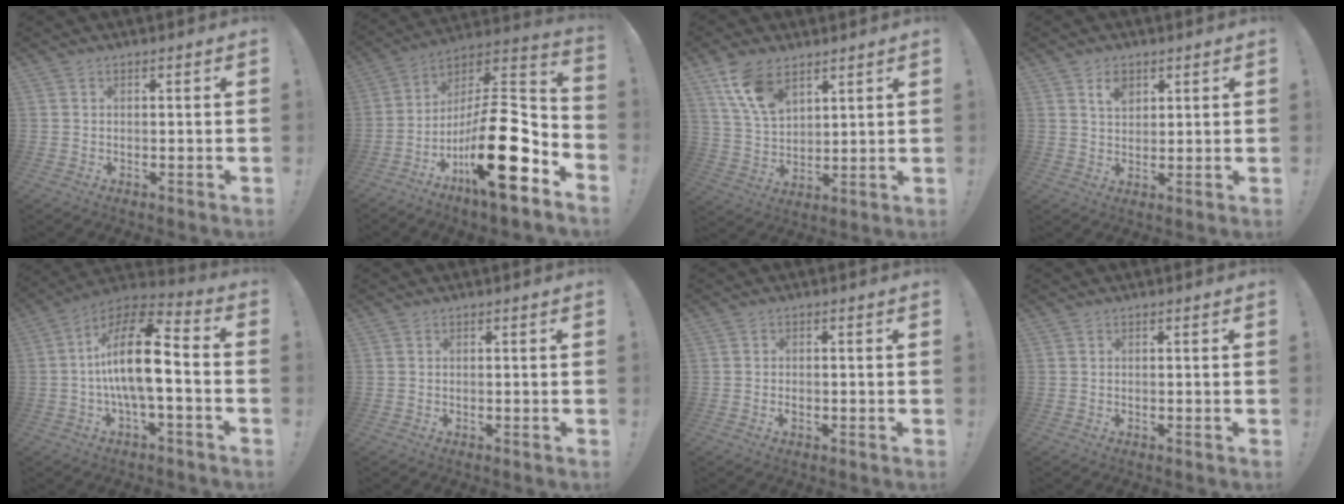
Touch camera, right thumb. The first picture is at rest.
{"total": 24.9, "force": [-9.3, 7.9, 21.6], "torque": [-0.364, 0.042, -0.153]}
{"total": 11.8, "force": [7.4, 6.4, 6.6], "torque": [-0.131, -0.027, 0.147]}
{"total": 4.6, "force": [2.7, 3.0, 2.3], "torque": [-0.028, -0.008, 0.046]}
{"total": 18.4, "force": [-0.6, 6.7, 17.1], "torque": [-0.304, 0.009, -0.013]}
{"total": 0.0}
{"total": 1.1, "force": [-0.8, 0.3, 0.7], "torque": [-0.008, -0.001, -0.017]}
{"total": 0.0}